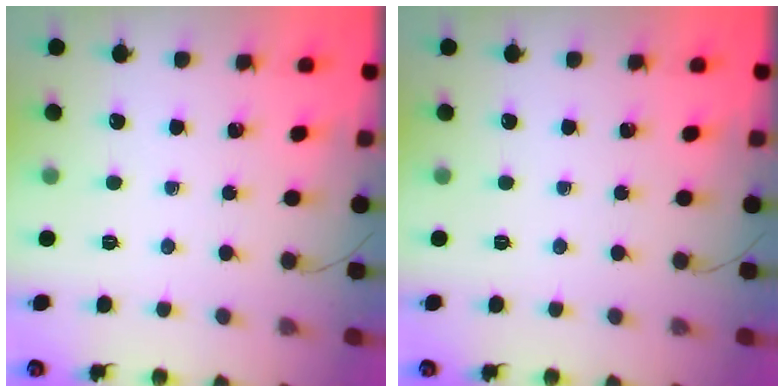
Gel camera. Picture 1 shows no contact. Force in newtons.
{"total": 0.0}